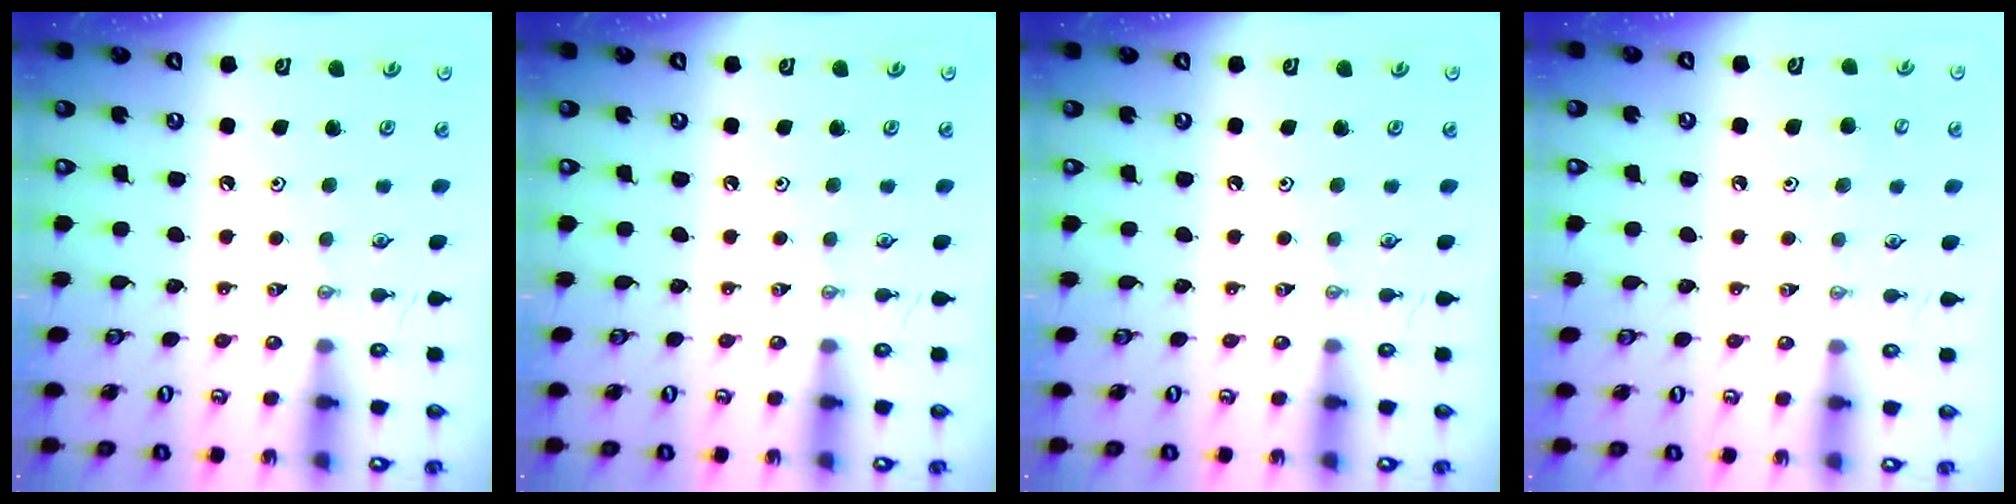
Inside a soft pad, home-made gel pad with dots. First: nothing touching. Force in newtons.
{"total": 0.0}
{"total": 0.0}
{"total": 4.8, "press": 4.8, "slide": 0.8}